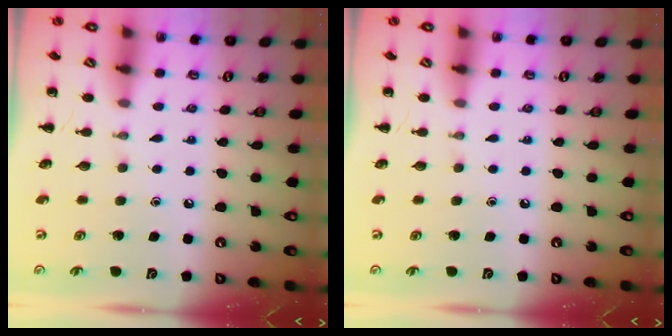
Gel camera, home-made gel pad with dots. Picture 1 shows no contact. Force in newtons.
{"total": 0.0}